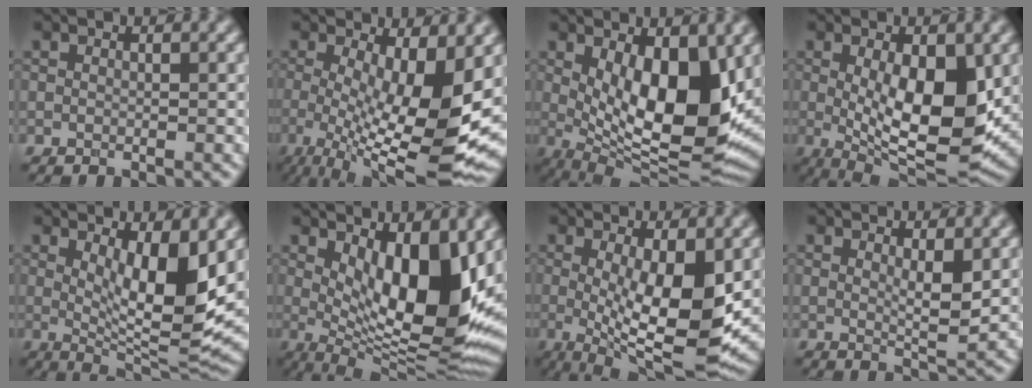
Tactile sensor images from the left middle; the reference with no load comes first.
{"total": 11.8, "force": [-0.9, 3.5, 11.2], "torque": [-0.172, -0.021, -0.009]}
{"total": 11.7, "force": [1.7, 4.5, 10.6], "torque": [-0.155, -0.020, 0.033]}
{"total": 10.4, "force": [-0.2, 3.9, 9.6], "torque": [-0.153, -0.018, 0.005]}
{"total": 8.8, "force": [1.6, 2.6, 8.2], "torque": [-0.125, -0.024, 0.036]}
{"total": 12.7, "force": [2.5, 4.7, 11.5], "torque": [-0.151, -0.022, 0.043]}
{"total": 10.2, "force": [-0.6, 3.0, 9.8], "torque": [-0.163, -0.026, -0.003]}
{"total": 2.6, "force": [0.8, 0.5, 2.4], "torque": [-0.041, -0.009, 0.016]}